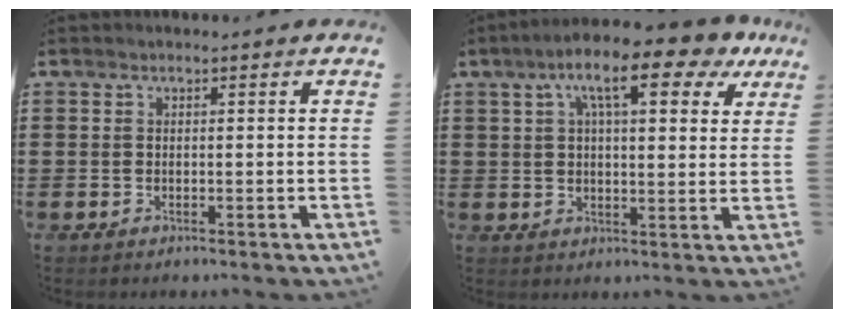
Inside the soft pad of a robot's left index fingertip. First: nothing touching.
{"total": 10.1, "force": [5.9, 2.7, 7.7], "torque": [-0.132, -0.008, 0.095]}